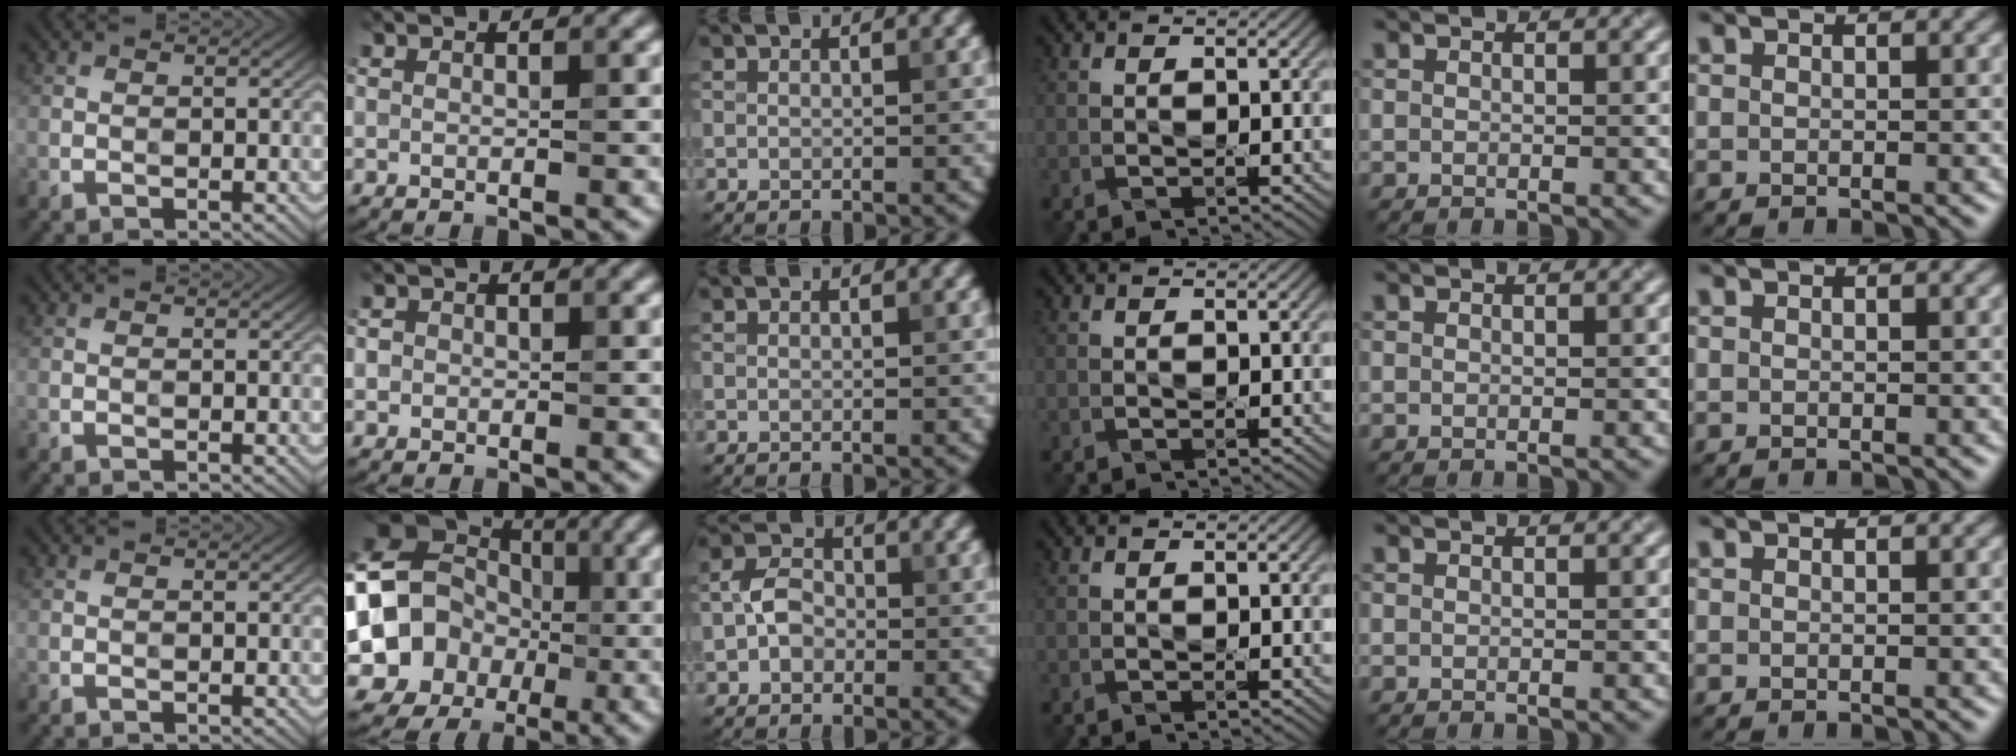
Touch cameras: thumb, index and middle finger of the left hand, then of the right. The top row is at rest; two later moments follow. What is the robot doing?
{"motion": "dispense", "object": "soap dispenser"}